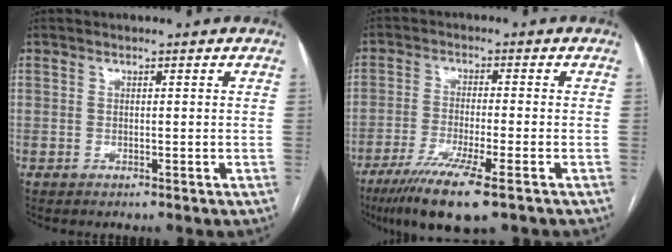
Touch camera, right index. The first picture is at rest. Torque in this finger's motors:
{"motor_torque": [0.56, -0.54, 0.37, 0.15]}